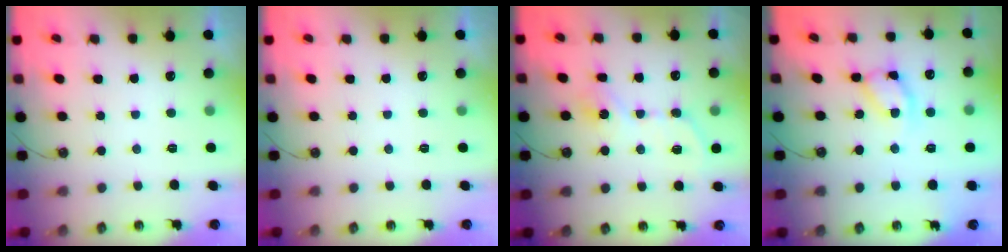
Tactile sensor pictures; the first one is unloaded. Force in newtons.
{"total": 0.0}
{"total": 9.4, "press": 9.4, "slide": 0.3}
{"total": 13.2, "press": 13.2, "slide": 1.0}